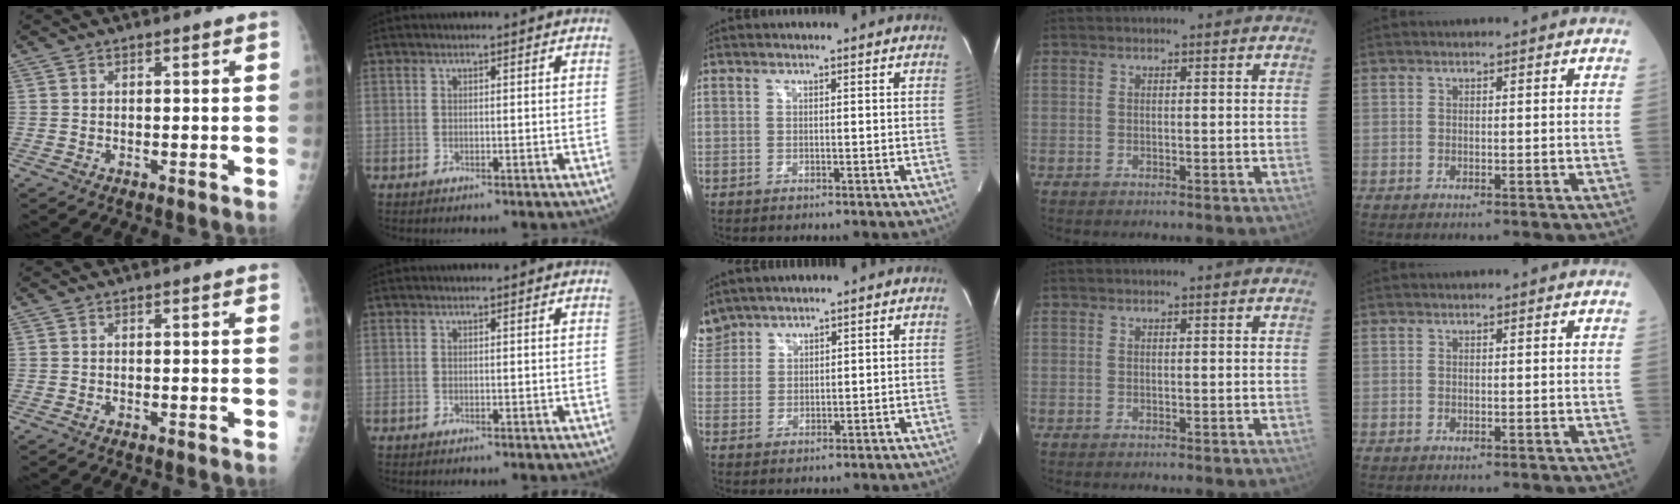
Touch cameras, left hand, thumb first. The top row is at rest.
{"middle": {"total": 4.5, "force": [4.2, 1.7, 0.1], "torque": [-0.015, 0.018, 0.095]}}